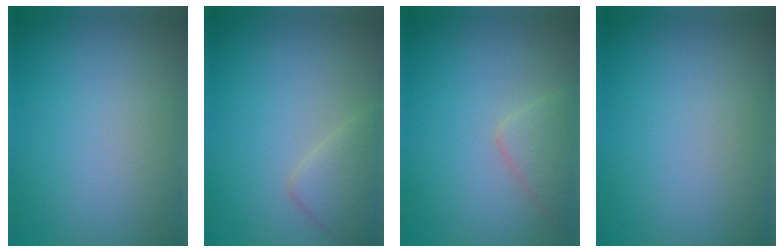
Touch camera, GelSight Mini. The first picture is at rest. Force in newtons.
{"total": 2.7, "press": 2.7, "slide": 0.1}
{"total": 2.3, "press": 2.3, "slide": 0.0}
{"total": 0.0}